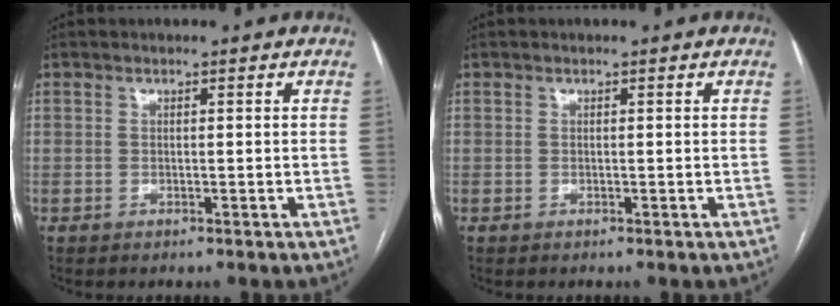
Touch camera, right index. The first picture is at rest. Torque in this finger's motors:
{"motor_torque": [0.00, 0.00, 0.00, 0.00]}